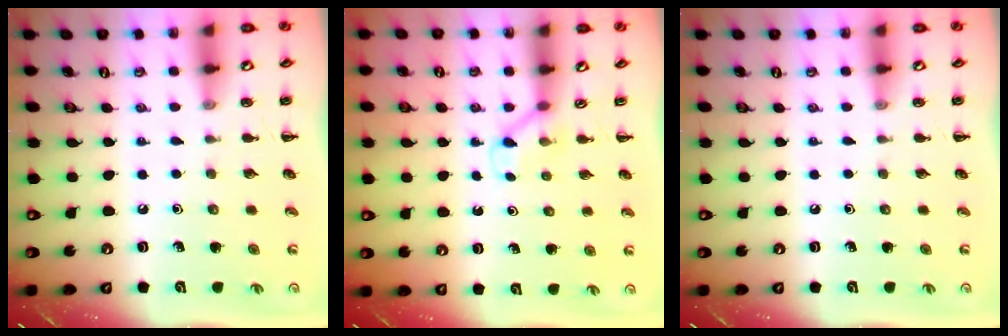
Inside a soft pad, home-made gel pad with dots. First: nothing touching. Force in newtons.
{"total": 3.0, "press": 2.8, "slide": 1.1}
{"total": 0.0}